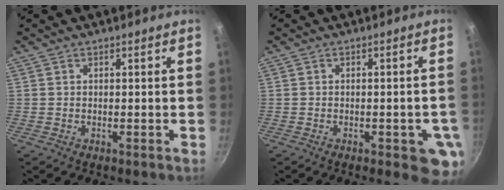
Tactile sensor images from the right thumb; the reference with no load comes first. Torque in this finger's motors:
{"motor_torque": [1.58, 1.83, -0.08, 0.03, 0.26]}